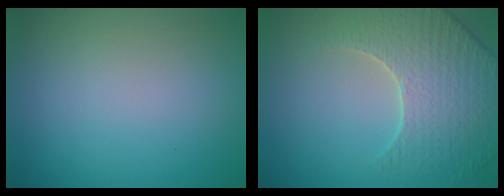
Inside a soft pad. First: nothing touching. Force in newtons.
{"total": 5.1, "press": 4.9, "slide": 1.6}